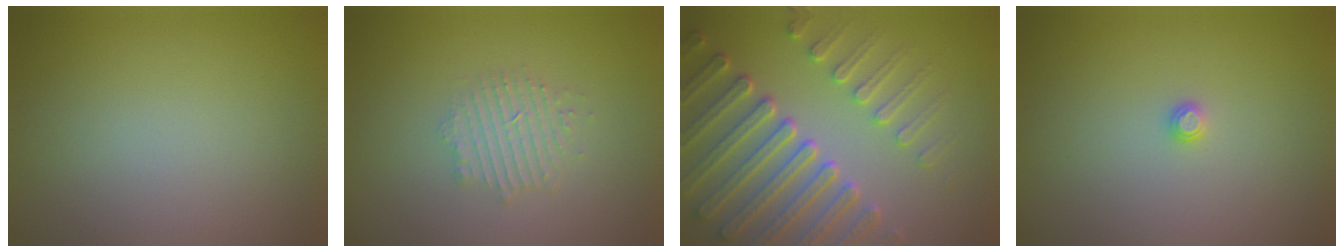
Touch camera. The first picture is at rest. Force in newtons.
{"total": 2.4, "press": 2.4, "slide": 0.3}
{"total": 8.1, "press": 6.1, "slide": 5.3}
{"total": 0.8, "press": 0.8, "slide": 0.1}